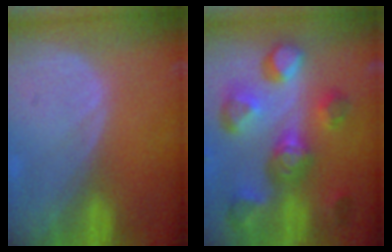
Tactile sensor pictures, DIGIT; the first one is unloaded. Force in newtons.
{"total": 11.1, "press": 10.1, "slide": 4.7}